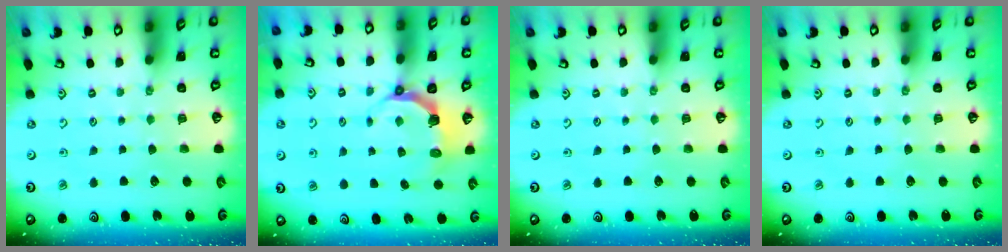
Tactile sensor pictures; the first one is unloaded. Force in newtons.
{"total": 5.9, "press": 4.4, "slide": 4.0}
{"total": 0.0}
{"total": 0.0}